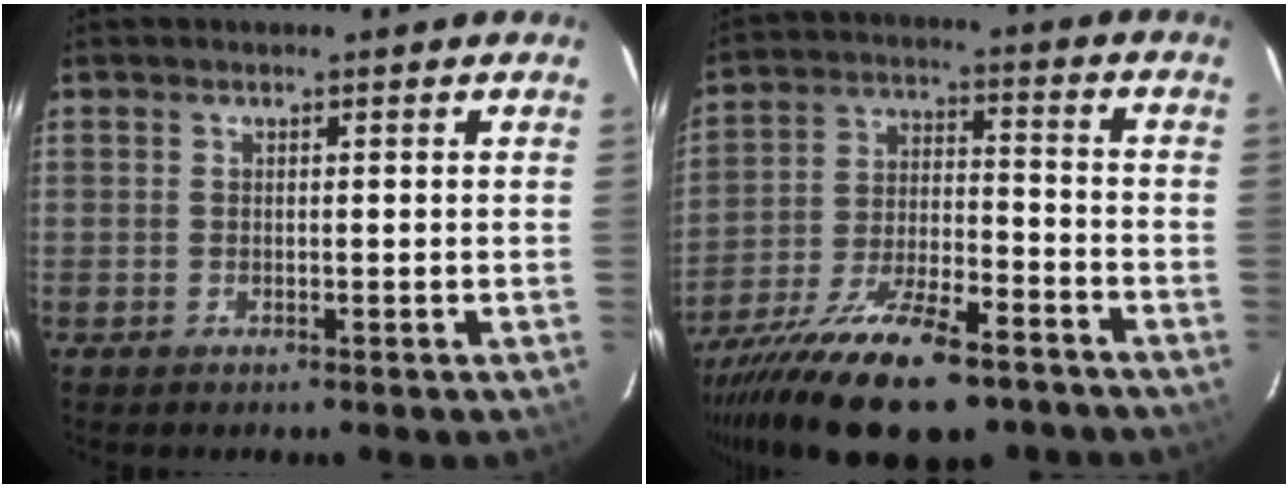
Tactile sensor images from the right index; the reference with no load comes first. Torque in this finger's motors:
{"motor_torque": [1.42, -0.71, 1.02, 0.21]}